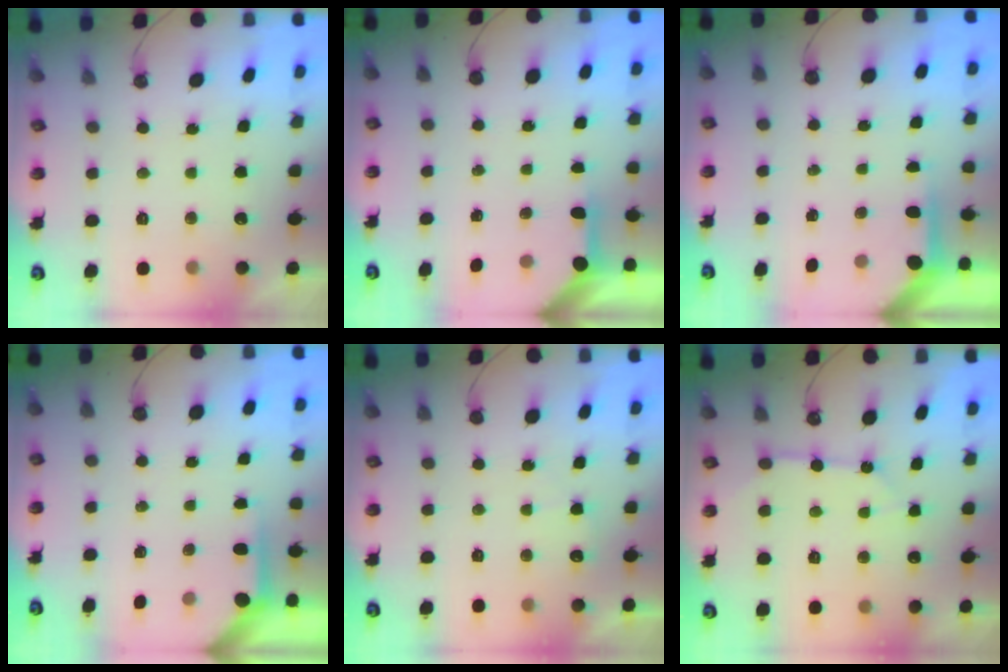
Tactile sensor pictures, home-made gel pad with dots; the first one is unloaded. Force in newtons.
{"total": 4.2, "press": 4.2, "slide": 0.6}
{"total": 3.9, "press": 3.9, "slide": 0.4}
{"total": 3.7, "press": 3.7, "slide": 0.4}
{"total": 4.3, "press": 4.3, "slide": 0.6}
{"total": 5.1, "press": 5.1, "slide": 0.5}